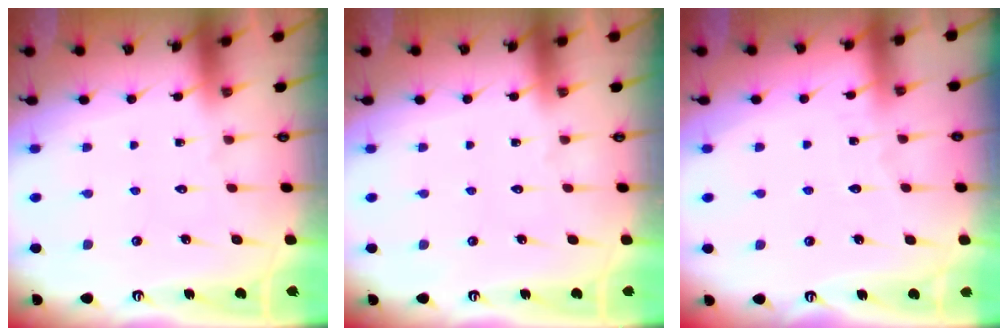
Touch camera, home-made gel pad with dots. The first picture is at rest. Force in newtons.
{"total": 0.0}
{"total": 2.2, "press": 2.2, "slide": 0.2}